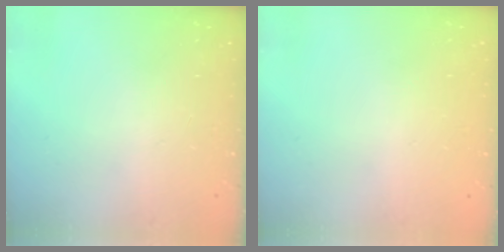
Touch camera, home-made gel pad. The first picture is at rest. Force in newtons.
{"total": 0.0}